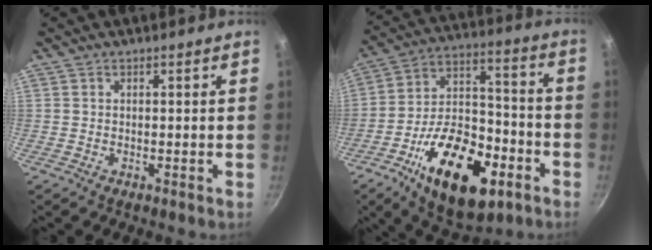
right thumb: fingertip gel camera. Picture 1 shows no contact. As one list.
[{"total": 24.3, "force": [-11.0, 12.5, 17.8], "torque": [-0.254, 0.054, -0.173]}]